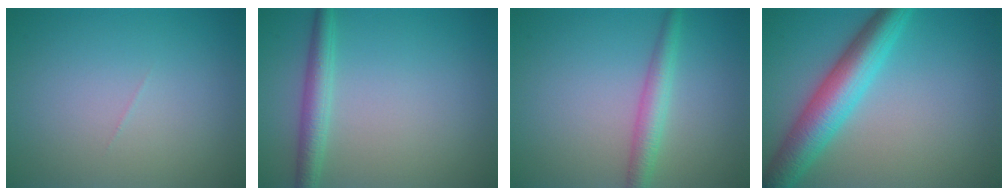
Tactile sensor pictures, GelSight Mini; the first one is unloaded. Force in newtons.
{"total": 2.6, "press": 2.6, "slide": 0.1}
{"total": 2.7, "press": 2.7, "slide": 0.1}
{"total": 6.5, "press": 6.5, "slide": 0.2}